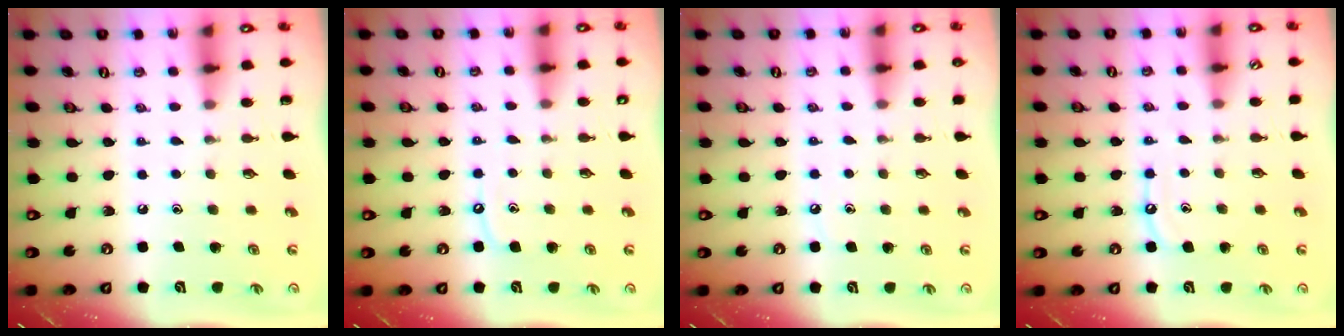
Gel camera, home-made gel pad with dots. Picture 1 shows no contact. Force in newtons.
{"total": 6.0, "press": 5.9, "slide": 0.8}
{"total": 3.7, "press": 3.7, "slide": 0.4}
{"total": 6.4, "press": 6.4, "slide": 0.6}